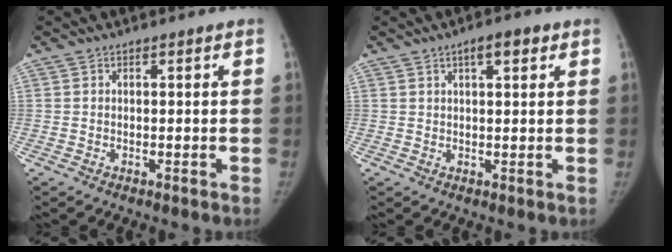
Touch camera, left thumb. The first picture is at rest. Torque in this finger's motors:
{"motor_torque": [0.21, 0.02, 0.42, -0.48, 0.09]}